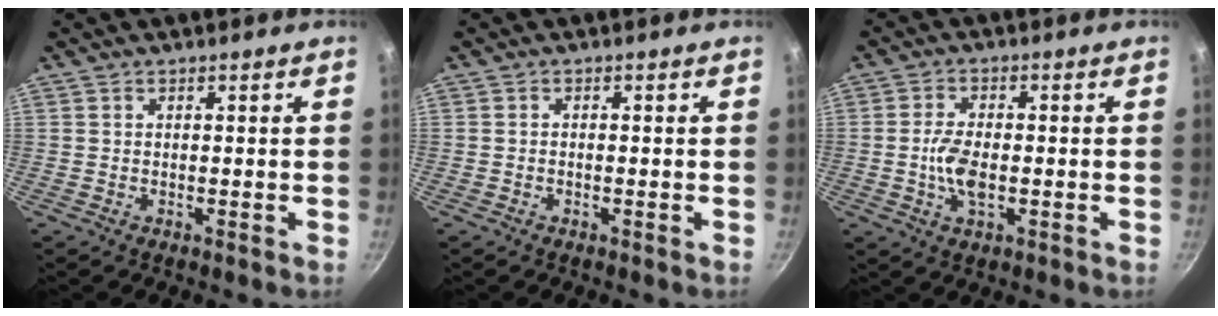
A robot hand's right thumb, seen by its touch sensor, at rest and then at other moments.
{"total": 0.5, "force": [-0.3, 0.3, 0.3], "torque": [-0.008, 0.005, -0.007]}
{"total": 6.1, "force": [-0.9, 3.1, 5.1], "torque": [-0.101, 0.007, -0.022]}